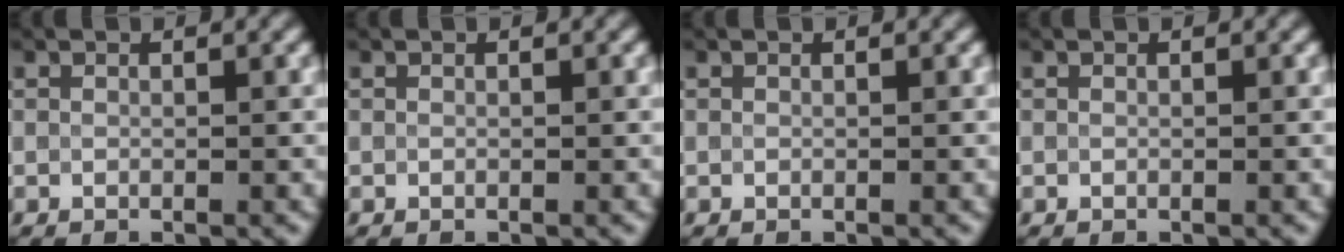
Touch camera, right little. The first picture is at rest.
{"total": 0.0}
{"total": 0.0}
{"total": 0.0}